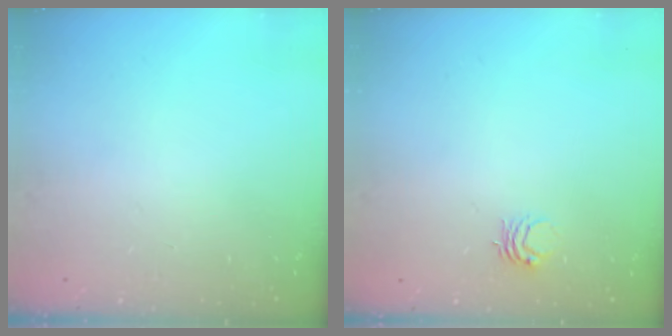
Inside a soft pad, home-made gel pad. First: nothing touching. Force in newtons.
{"total": 3.5, "press": 3.5, "slide": 0.3}